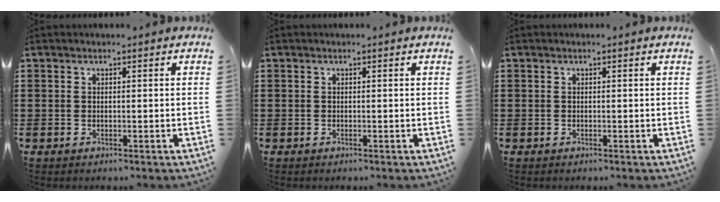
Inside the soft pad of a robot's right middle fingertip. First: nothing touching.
{"total": 0.0}
{"total": 0.0}